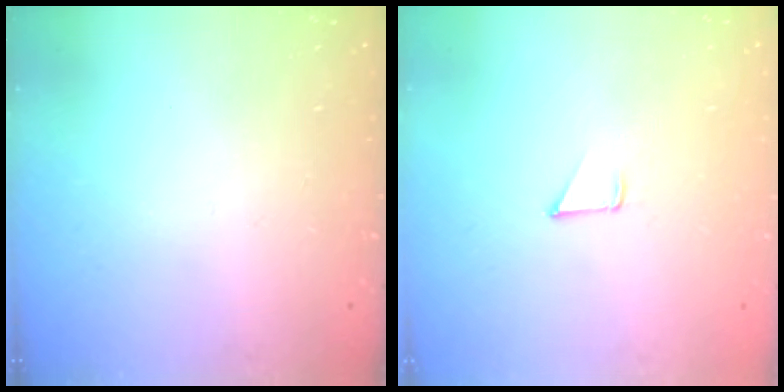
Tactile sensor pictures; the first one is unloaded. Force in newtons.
{"total": 4.5, "press": 4.5, "slide": 0.3}